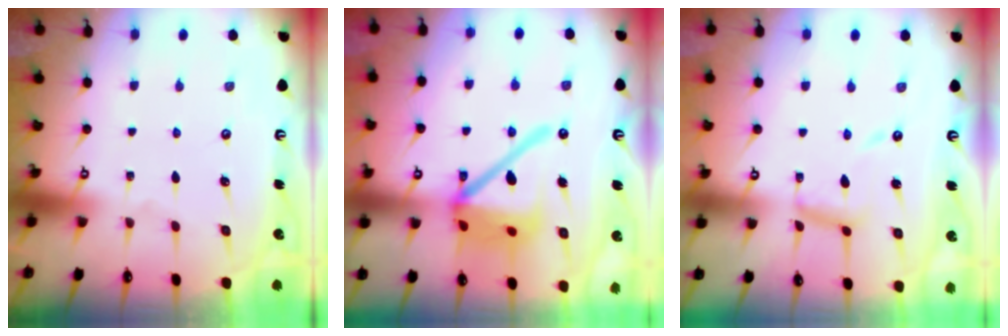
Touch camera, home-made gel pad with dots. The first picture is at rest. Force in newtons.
{"total": 17.9, "press": 17.7, "slide": 2.2}
{"total": 10.8, "press": 10.7, "slide": 0.9}